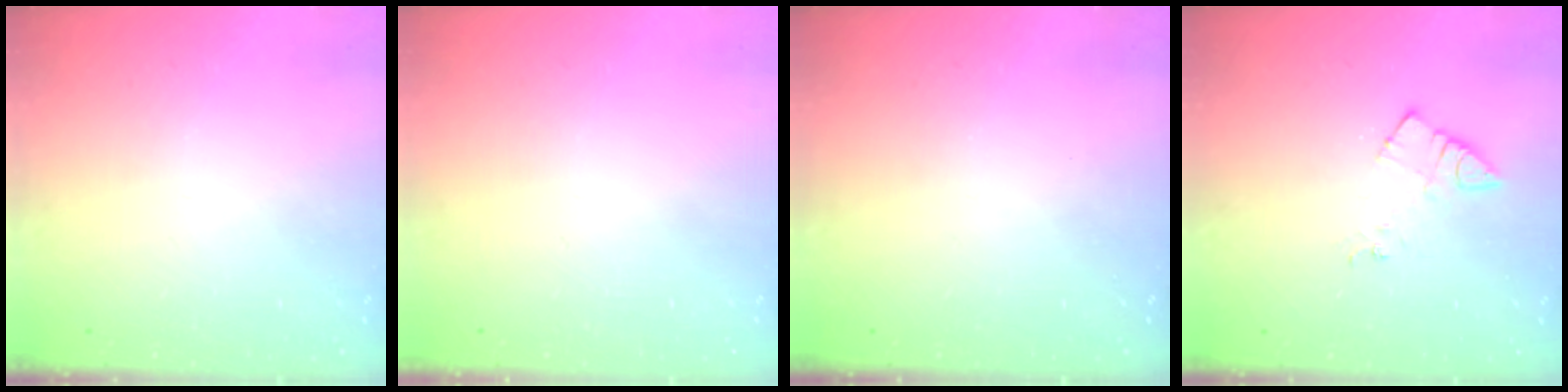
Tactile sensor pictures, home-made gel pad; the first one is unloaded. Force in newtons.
{"total": 1.8, "press": 1.8, "slide": 0.1}
{"total": 0.0}
{"total": 5.2, "press": 5.2, "slide": 0.7}